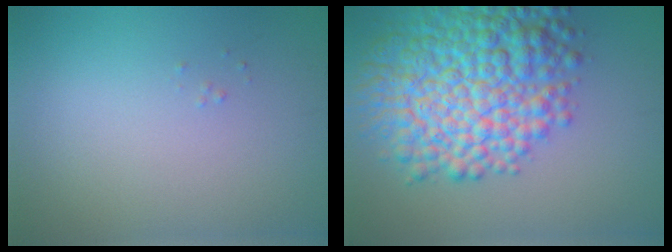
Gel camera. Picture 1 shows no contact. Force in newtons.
{"total": 10.5, "press": 10.5, "slide": 0.0}